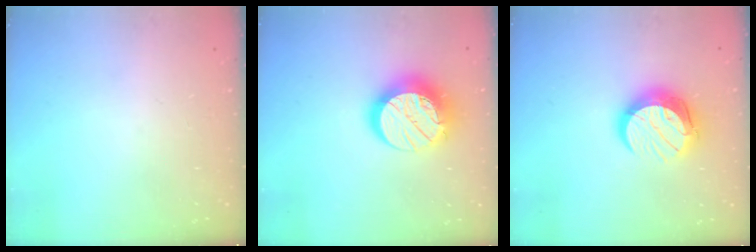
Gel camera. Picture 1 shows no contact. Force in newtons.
{"total": 13.9, "press": 13.9, "slide": 1.0}
{"total": 12.5, "press": 12.5, "slide": 1.2}